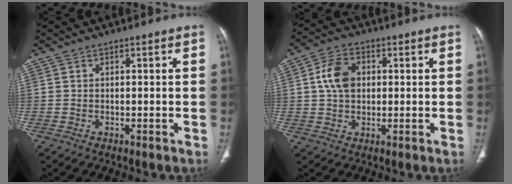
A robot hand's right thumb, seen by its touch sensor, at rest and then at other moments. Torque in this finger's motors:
{"motor_torque": [1.23, 1.07, 0.82, -0.04, 0.26]}